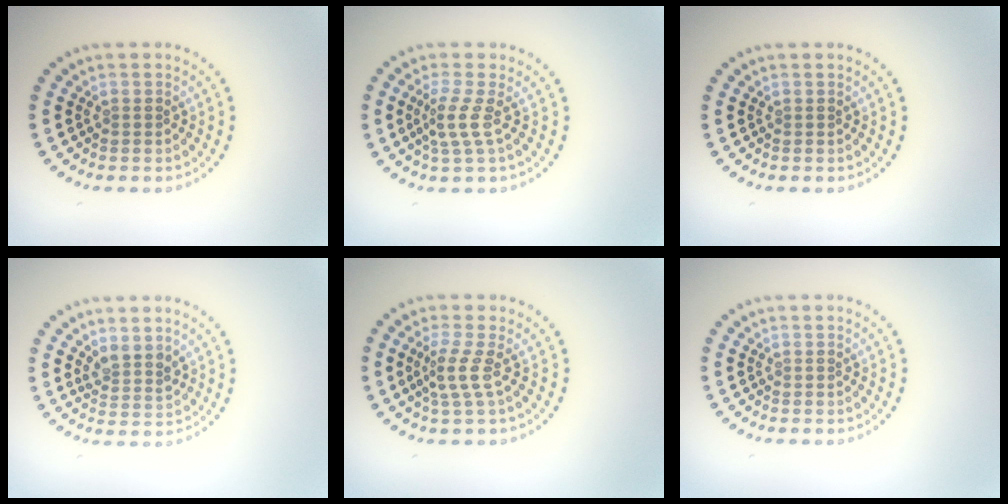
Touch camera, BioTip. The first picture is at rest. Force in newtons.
{"total": 2.3, "press": 1.6, "slide": 1.7}
{"total": 0.0}
{"total": 2.1, "press": 1.7, "slide": 1.3}
{"total": 2.4, "press": 1.6, "slide": 1.7}
{"total": 0.0}